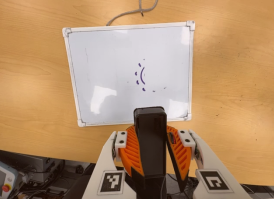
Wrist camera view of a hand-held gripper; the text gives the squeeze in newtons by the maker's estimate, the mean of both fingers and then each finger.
{"total": 11.5, "left": 12.0, "right": 11.0}